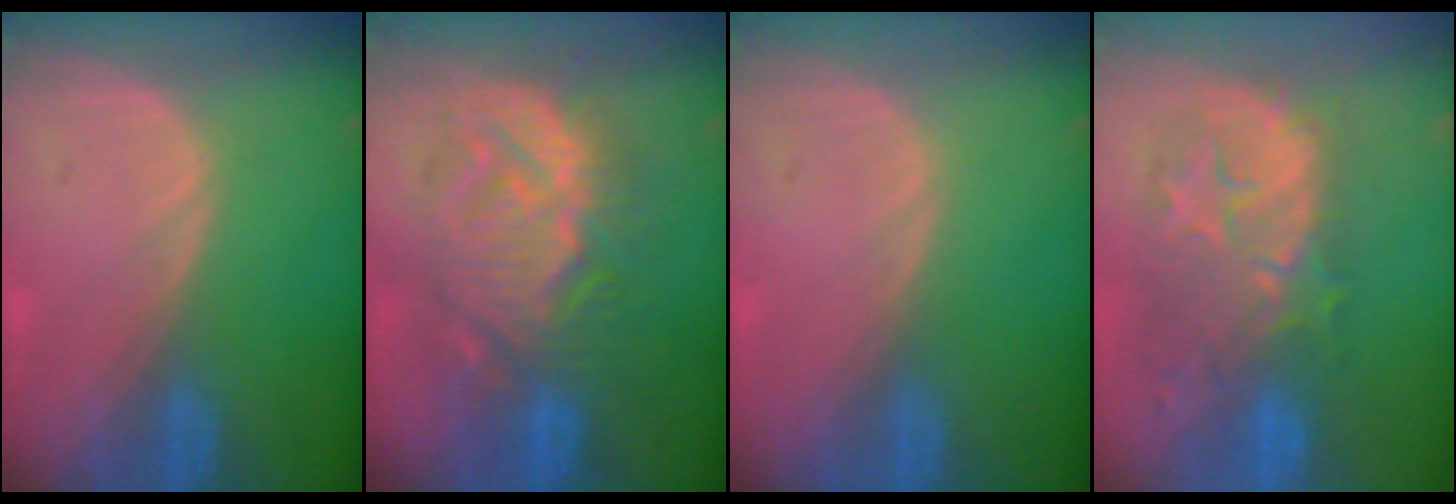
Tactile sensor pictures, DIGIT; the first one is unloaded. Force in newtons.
{"total": 10.2, "press": 10.2, "slide": 0.5}
{"total": 0.0}
{"total": 10.1, "press": 9.6, "slide": 3.0}